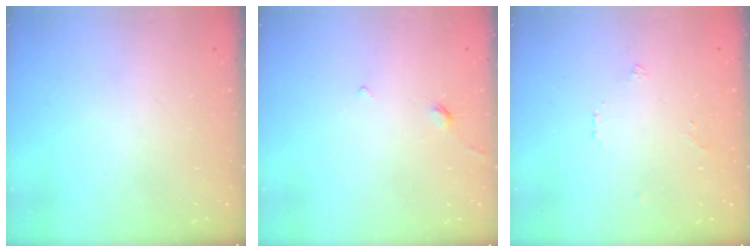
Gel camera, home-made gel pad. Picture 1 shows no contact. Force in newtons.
{"total": 1.7, "press": 1.6, "slide": 0.5}
{"total": 1.5, "press": 1.4, "slide": 0.2}